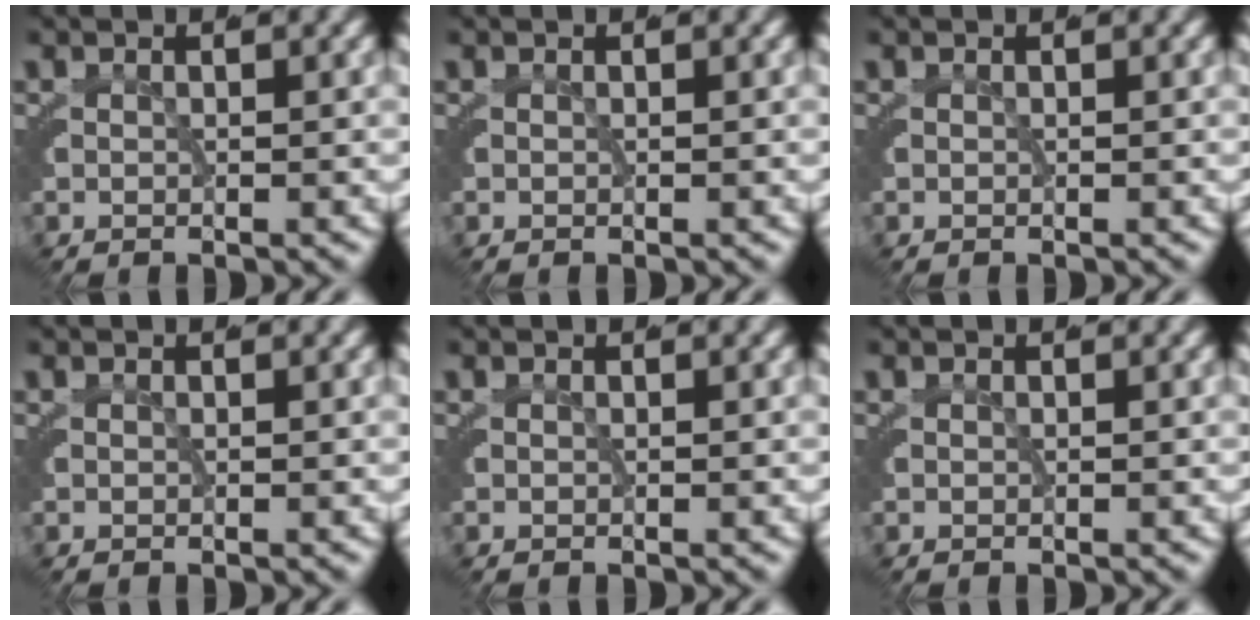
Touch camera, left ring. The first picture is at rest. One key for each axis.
{"total": 0.0}
{"total": 0.0}
{"total": 0.0}
{"total": 0.0}
{"total": 0.0}